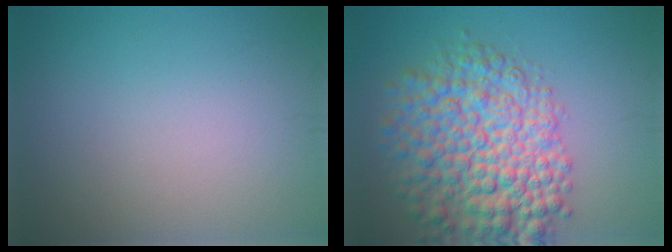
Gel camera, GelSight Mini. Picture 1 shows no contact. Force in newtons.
{"total": 9.7, "press": 9.7, "slide": 0.3}